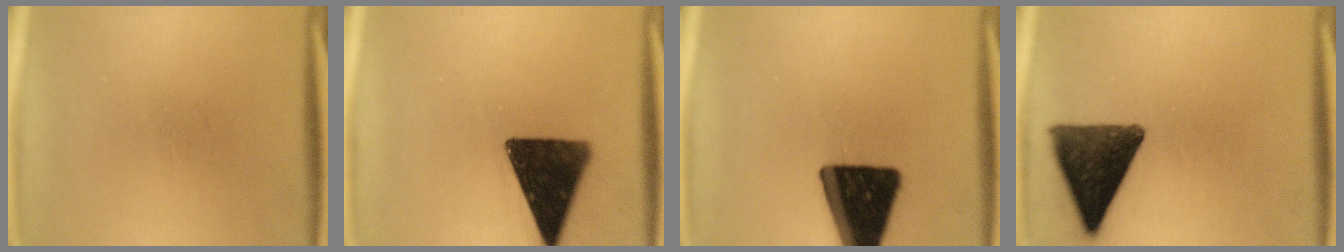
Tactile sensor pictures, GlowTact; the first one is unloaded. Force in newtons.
{"total": 15.0}
{"total": 19.3}
{"total": 13.0}